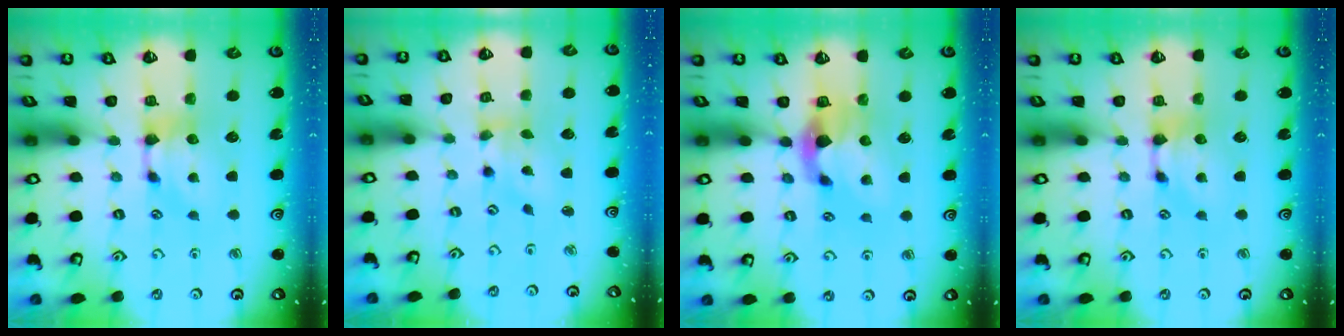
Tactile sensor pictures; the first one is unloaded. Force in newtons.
{"total": 1.3, "press": 0.4, "slide": 1.3}
{"total": 2.8, "press": 2.5, "slide": 1.3}
{"total": 0.0}